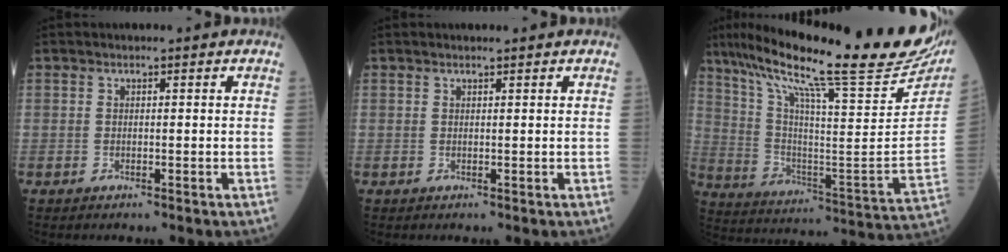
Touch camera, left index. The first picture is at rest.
{"total": 1.2, "force": [1.1, -0.1, 0.6], "torque": [-0.010, 0.008, 0.021]}
{"total": 31.4, "force": [24.7, 2.1, 19.2], "torque": [-0.330, -0.048, 0.353]}